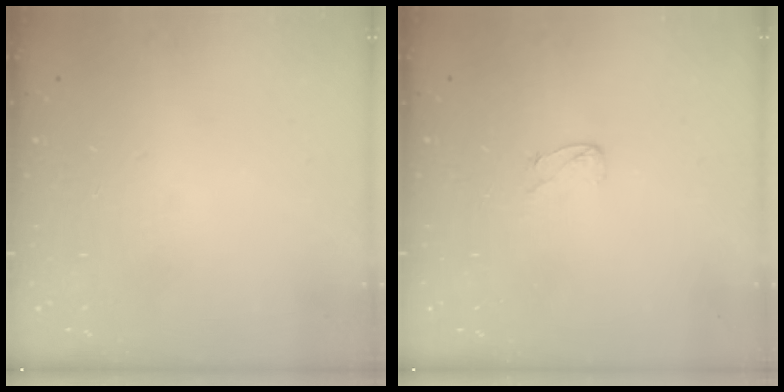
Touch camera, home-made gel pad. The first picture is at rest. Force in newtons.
{"total": 3.0, "press": 3.0, "slide": 0.3}